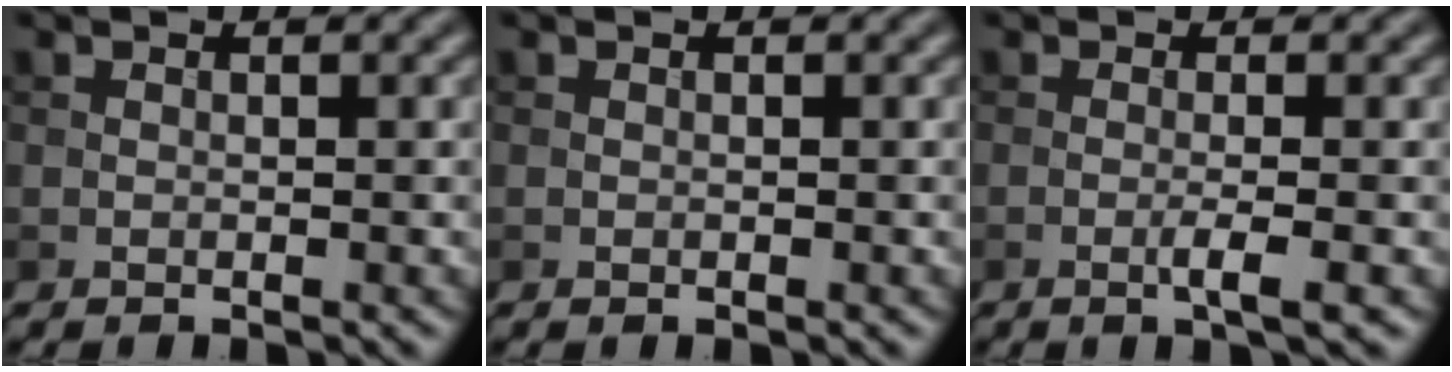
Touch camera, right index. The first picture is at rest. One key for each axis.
{"total": 0.0}
{"total": 2.1, "fx": -0.6, "fy": 0.3, "fz": 2.0, "tx": -0.029, "ty": 0.002, "tz": -0.015}